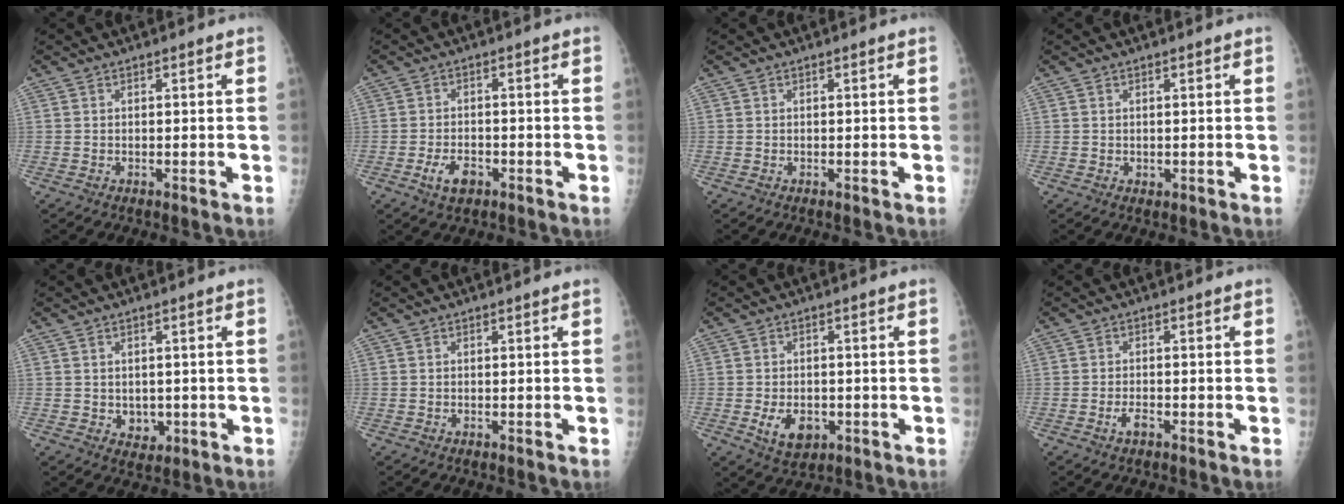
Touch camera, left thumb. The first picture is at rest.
{"total": 4.4, "force": [-2.2, 2.7, 2.8], "torque": [-0.045, 0.009, -0.037]}
{"total": 0.0}
{"total": 0.7, "force": [0.2, 0.7, 0.3], "torque": [0.001, -0.001, 0.003]}
{"total": 3.1, "force": [-0.2, 2.7, 1.7], "torque": [-0.009, -0.003, 0.009]}
{"total": 0.0}
{"total": 6.0, "force": [-1.7, 4.1, 4.0], "torque": [-0.054, -0.004, -0.017]}
{"total": 2.0, "force": [-1.1, 0.9, 1.4], "torque": [-0.027, 0.003, -0.021]}